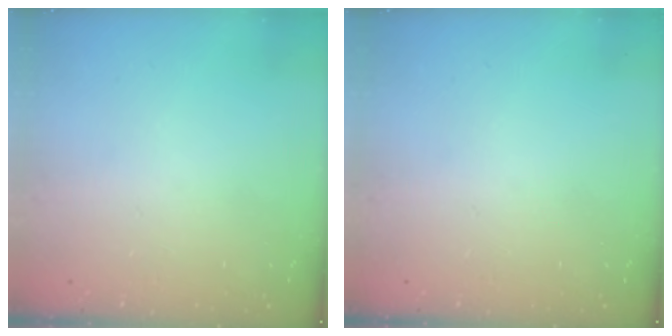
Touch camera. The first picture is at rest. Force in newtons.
{"total": 0.0}